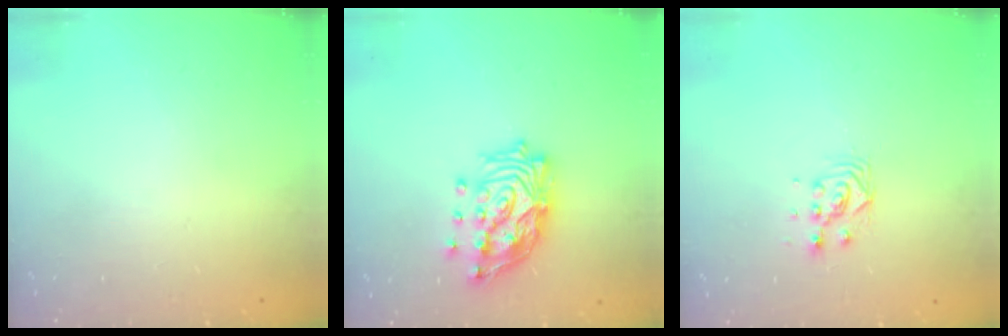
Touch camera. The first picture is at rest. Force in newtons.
{"total": 16.8, "press": 16.7, "slide": 1.9}
{"total": 4.6, "press": 4.6, "slide": 0.2}